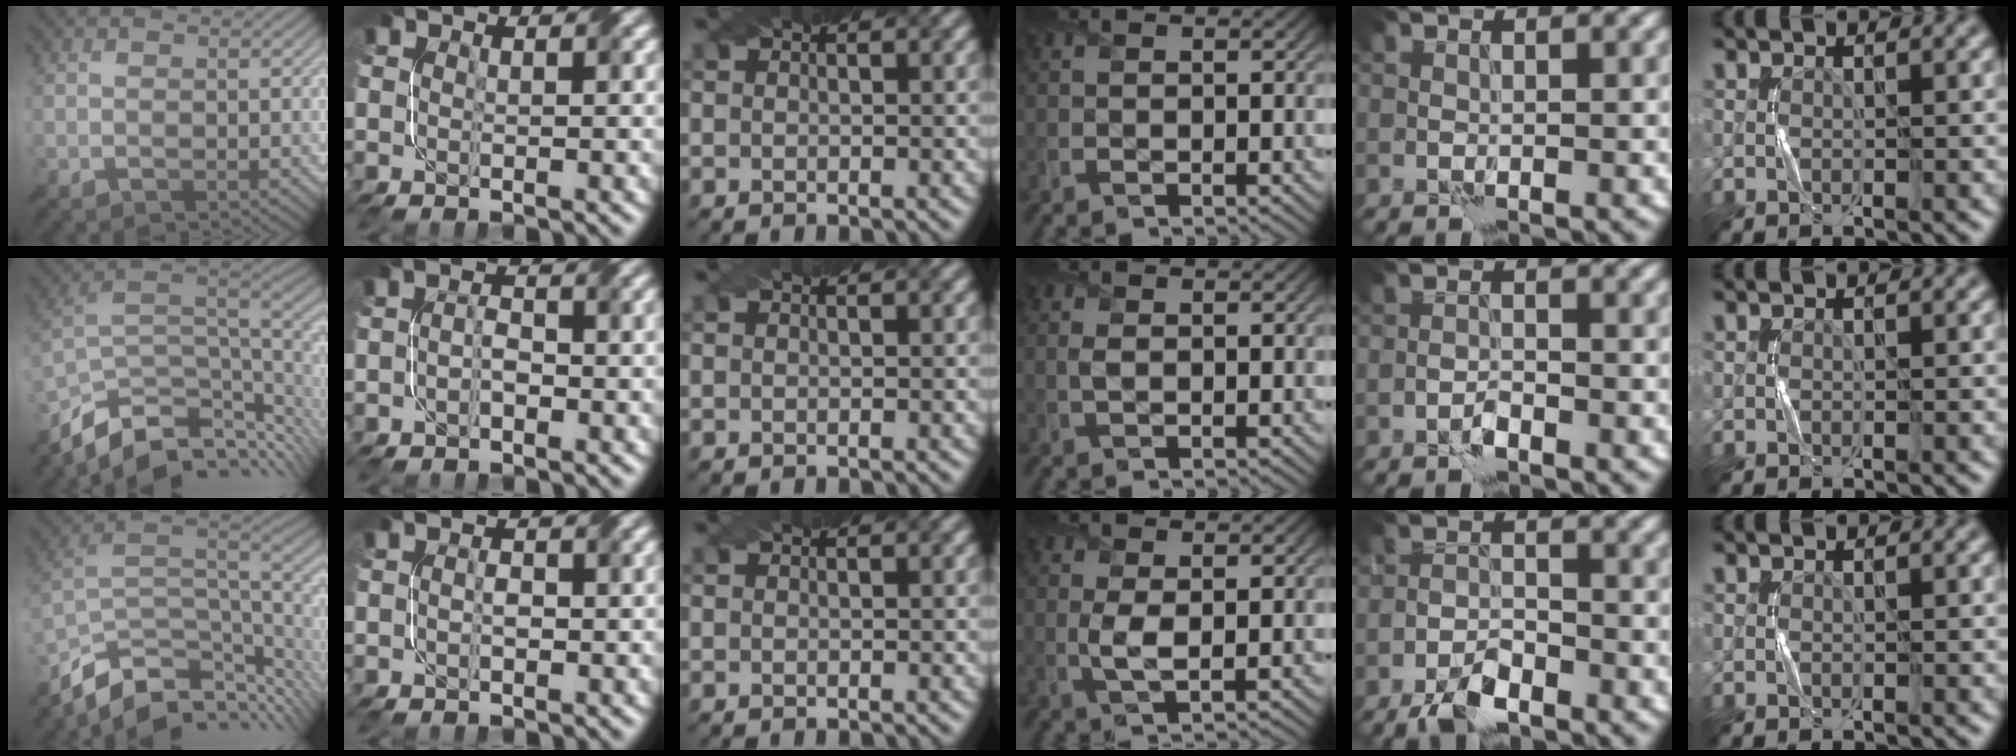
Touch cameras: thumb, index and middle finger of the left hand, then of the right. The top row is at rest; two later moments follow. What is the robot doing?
{"motion": "twist", "object": "screw"}